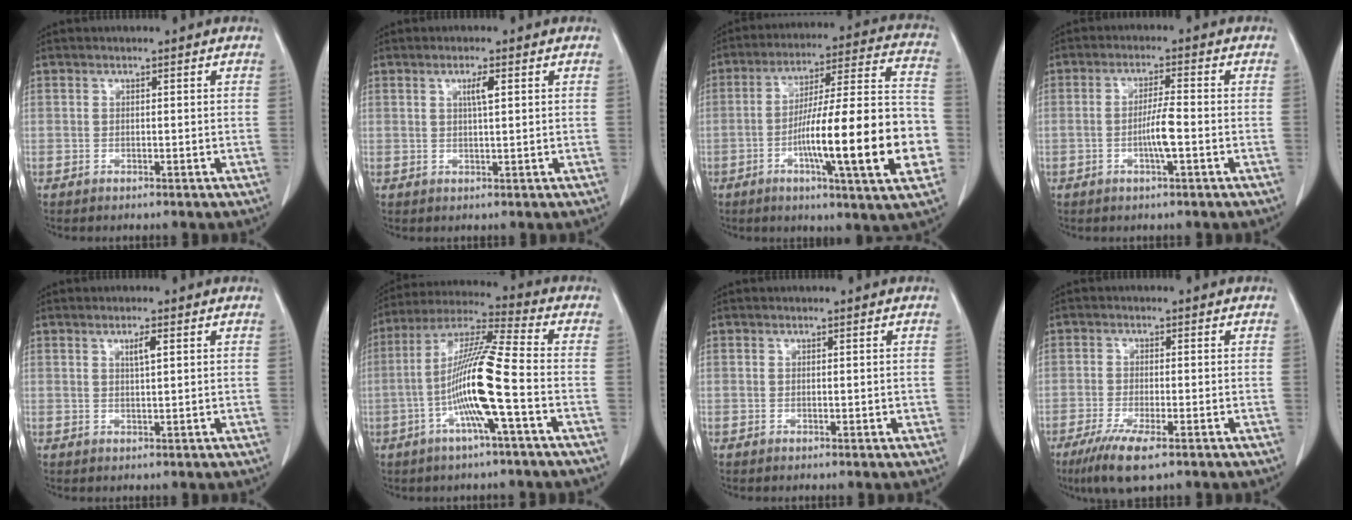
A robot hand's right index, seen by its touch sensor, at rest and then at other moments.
{"total": 2.2, "force": [0.8, 0.0, 2.0], "torque": [-0.038, -0.001, 0.014]}
{"total": 22.1, "force": [-5.5, 1.4, 21.3], "torque": [-0.290, 0.009, -0.080]}
{"total": 4.4, "force": [-1.1, 0.1, 4.3], "torque": [-0.083, 0.000, -0.018]}
{"total": 1.9, "force": [0.8, 0.1, 1.8], "torque": [-0.032, -0.002, 0.014]}
{"total": 13.4, "force": [-3.4, -0.4, 13.0], "torque": [-0.252, 0.005, -0.071]}
{"total": 0.8, "force": [0.1, 0.4, 0.6], "torque": [-0.008, -0.001, 0.005]}
{"total": 6.6, "force": [-4.1, 1.0, 5.1], "torque": [-0.096, -0.018, -0.070]}